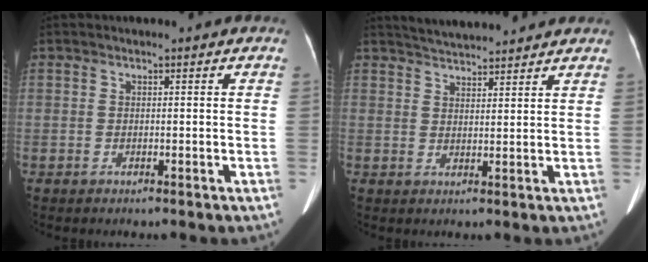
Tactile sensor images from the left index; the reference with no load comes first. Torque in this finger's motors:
{"motor_torque": [0.61, -0.86, -0.06, -0.04]}